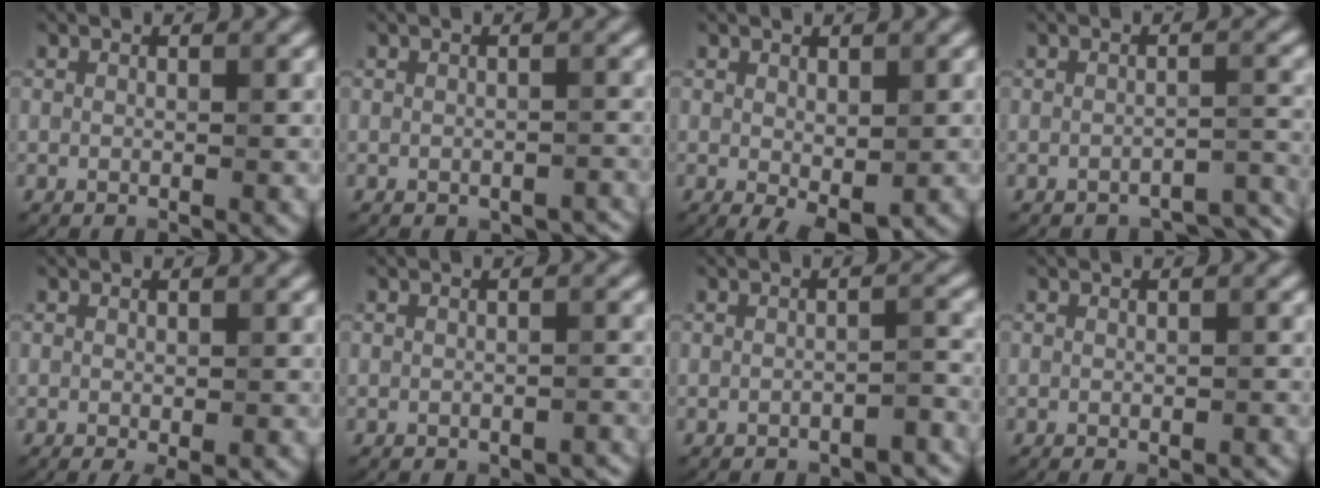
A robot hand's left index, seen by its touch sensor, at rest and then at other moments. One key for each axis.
{"total": 1.7, "fx": -1.4, "fy": 0.7, "fz": 0.7, "tx": -0.016, "ty": -0.003, "tz": -0.010}
{"total": 1.7, "fx": -0.3, "fy": 0.7, "fz": 1.5, "tx": -0.029, "ty": -0.009, "tz": 0.004}
{"total": 3.0, "fx": -2.8, "fy": 0.7, "fz": 1.0, "tx": -0.018, "ty": -0.001, "tz": -0.031}
{"total": 1.3, "fx": -0.7, "fy": 0.1, "fz": 1.1, "tx": -0.022, "ty": -0.008, "tz": -0.006}
{"total": 1.7, "fx": -1.5, "fy": 0.5, "fz": 0.8, "tx": -0.016, "ty": -0.001, "tz": -0.015}
{"total": 3.0, "fx": -2.4, "fy": 0.8, "fz": 1.6, "tx": -0.031, "ty": 0.003, "tz": -0.029}
{"total": 1.3, "fx": -1.0, "fy": 0.2, "fz": 0.9, "tx": -0.016, "ty": -0.003, "tz": -0.011}